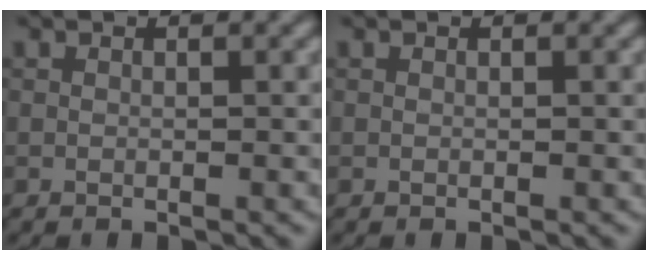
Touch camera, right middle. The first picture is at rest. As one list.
[{"total": 0.0}]